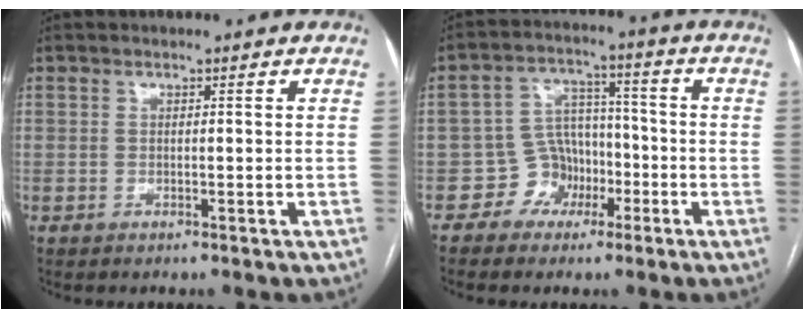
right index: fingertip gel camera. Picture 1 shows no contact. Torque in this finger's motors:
{"motor_torque": [-0.11, 0.10, -0.47, -0.19]}